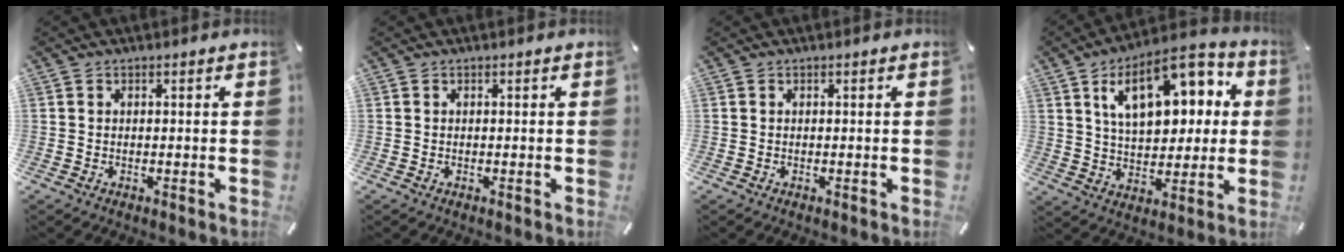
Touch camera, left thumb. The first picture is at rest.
{"total": 0.0}
{"total": 0.0}
{"total": 18.6, "force": [7.3, 10.3, 13.6], "torque": [-0.209, -0.012, 0.121]}